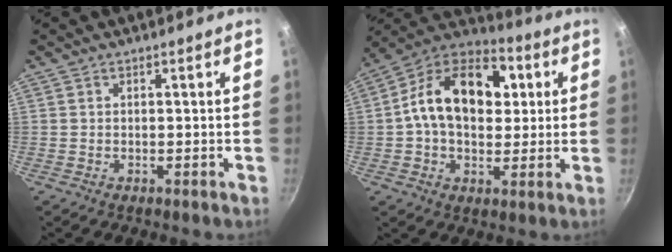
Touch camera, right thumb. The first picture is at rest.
{"total": 19.2, "force": [3.2, 12.9, 13.9], "torque": [-0.195, 0.019, 0.028]}